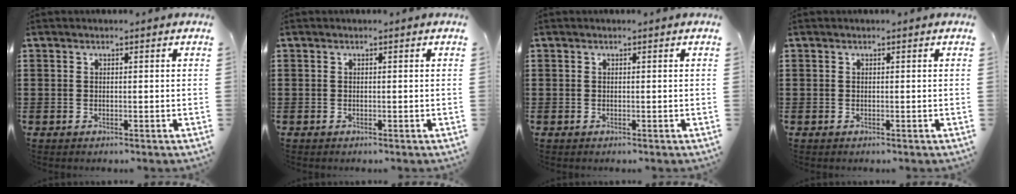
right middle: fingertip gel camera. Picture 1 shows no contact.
{"total": 0.0}
{"total": 0.0}
{"total": 0.0}